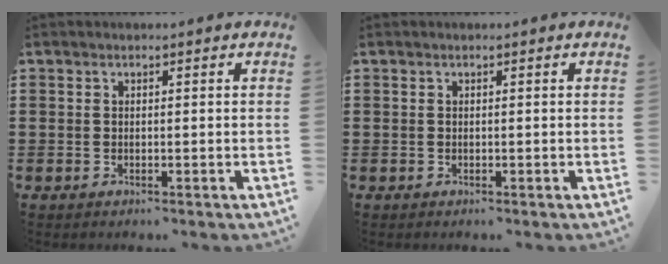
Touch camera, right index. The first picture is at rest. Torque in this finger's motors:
{"motor_torque": [0.00, 0.00, 0.00, 0.00]}